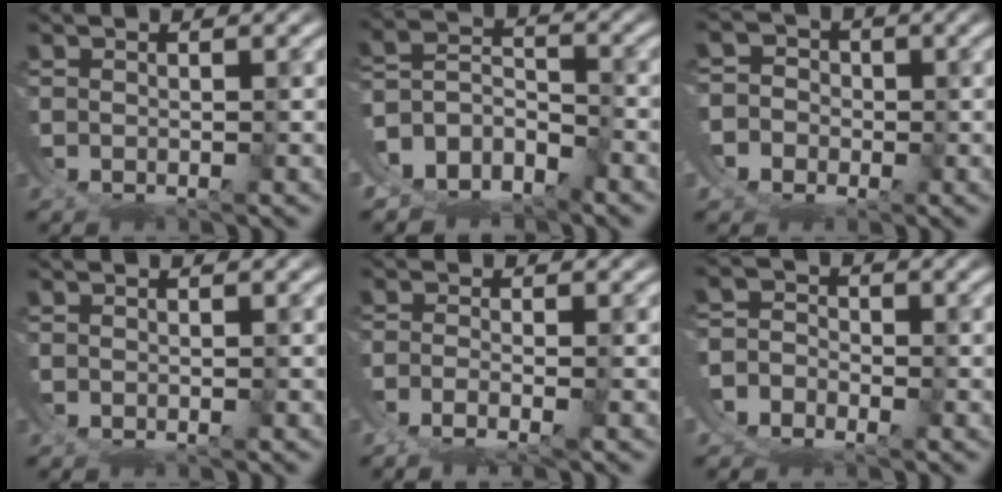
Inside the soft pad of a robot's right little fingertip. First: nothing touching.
{"total": 10.6, "force": [-4.5, 9.4, 1.8], "torque": [-0.086, -0.049, -0.083]}
{"total": 4.1, "force": [-0.3, 4.1, -0.1], "torque": [-0.012, -0.016, -0.011]}
{"total": 0.0}
{"total": 2.0, "force": [-1.1, -1.0, 1.4], "torque": [-0.023, -0.008, -0.012]}
{"total": 5.7, "force": [-2.8, 5.0, 0.1], "torque": [-0.029, -0.024, -0.052]}